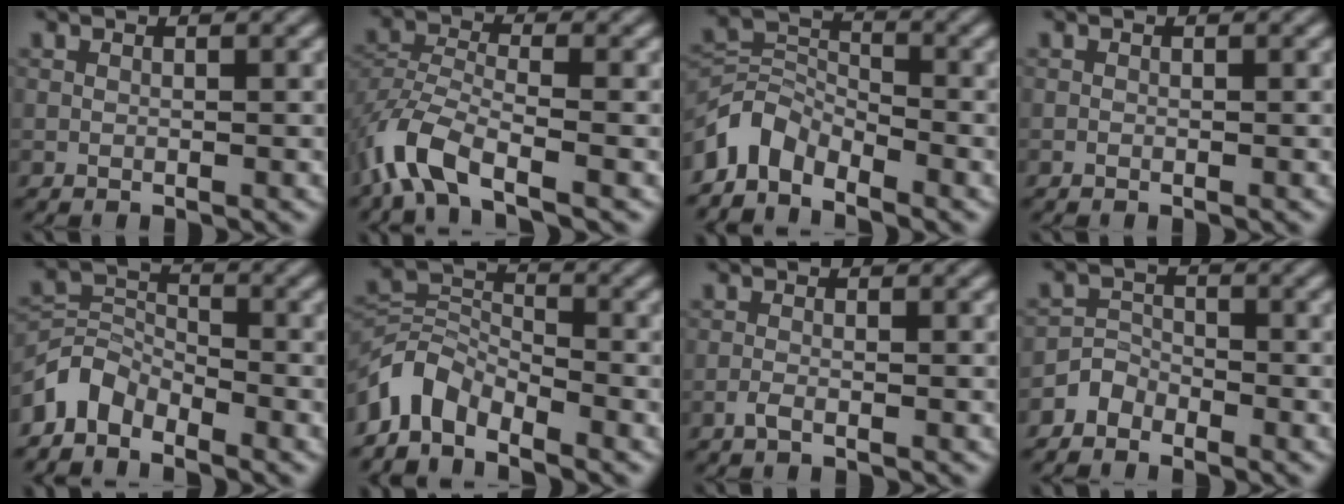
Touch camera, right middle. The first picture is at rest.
{"total": 5.9, "force": [-3.8, 2.2, 4.0], "torque": [-0.082, -0.004, -0.086]}
{"total": 4.4, "force": [-3.4, 2.3, 1.5], "torque": [-0.027, 0.002, -0.080]}
{"total": 0.0}
{"total": 3.8, "force": [-3.0, 2.0, 1.0], "torque": [-0.018, 0.005, -0.072]}
{"total": 4.8, "force": [-3.6, 2.5, 2.1], "torque": [-0.039, 0.002, -0.082]}
{"total": 1.0, "force": [-0.6, 0.2, 0.7], "torque": [-0.017, 0.002, -0.014]}
{"total": 2.1, "force": [-1.7, 1.1, 0.3], "torque": [0.000, 0.011, -0.038]}